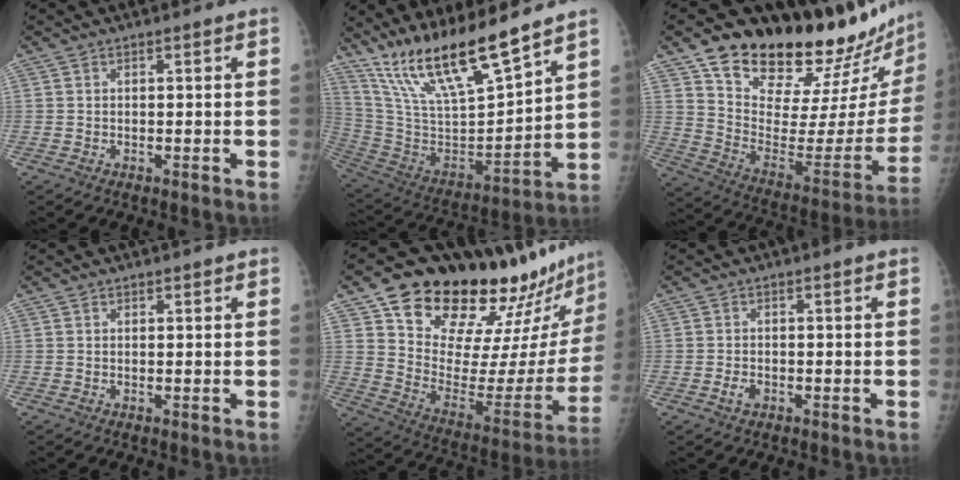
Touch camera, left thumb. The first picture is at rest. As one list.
[{"total": 20.1, "force": [15.8, 3.4, 12.1], "torque": [-0.196, -0.075, 0.305]}, {"total": 29.3, "force": [24.8, 7.7, 13.6], "torque": [-0.175, -0.166, 0.357]}, {"total": 0.5, "force": [0.4, 0.3, 0.0], "torque": [0.001, -0.003, 0.005]}, {"total": 29.2, "force": [23.5, 8.9, 14.9], "torque": [-0.194, -0.134, 0.340]}, {"total": 1.7, "force": [-0.7, 1.2, 1.1], "torque": [-0.019, 0.001, -0.013]}]